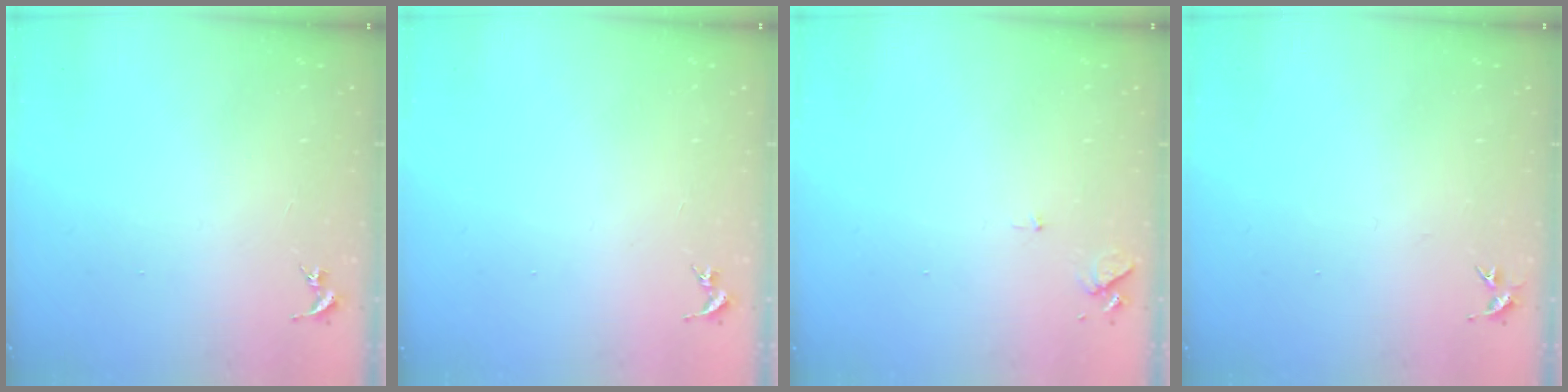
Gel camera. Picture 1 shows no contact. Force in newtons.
{"total": 0.0}
{"total": 6.1, "press": 6.0, "slide": 0.8}
{"total": 3.6, "press": 3.5, "slide": 0.4}